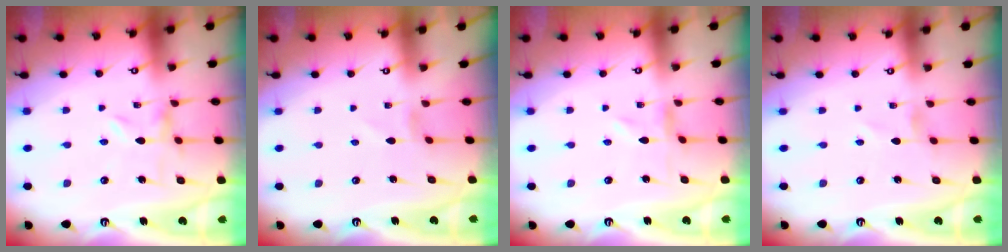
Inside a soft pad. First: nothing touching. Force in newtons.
{"total": 0.5, "press": 0.5, "slide": 0.1}
{"total": 0.0}
{"total": 0.0}